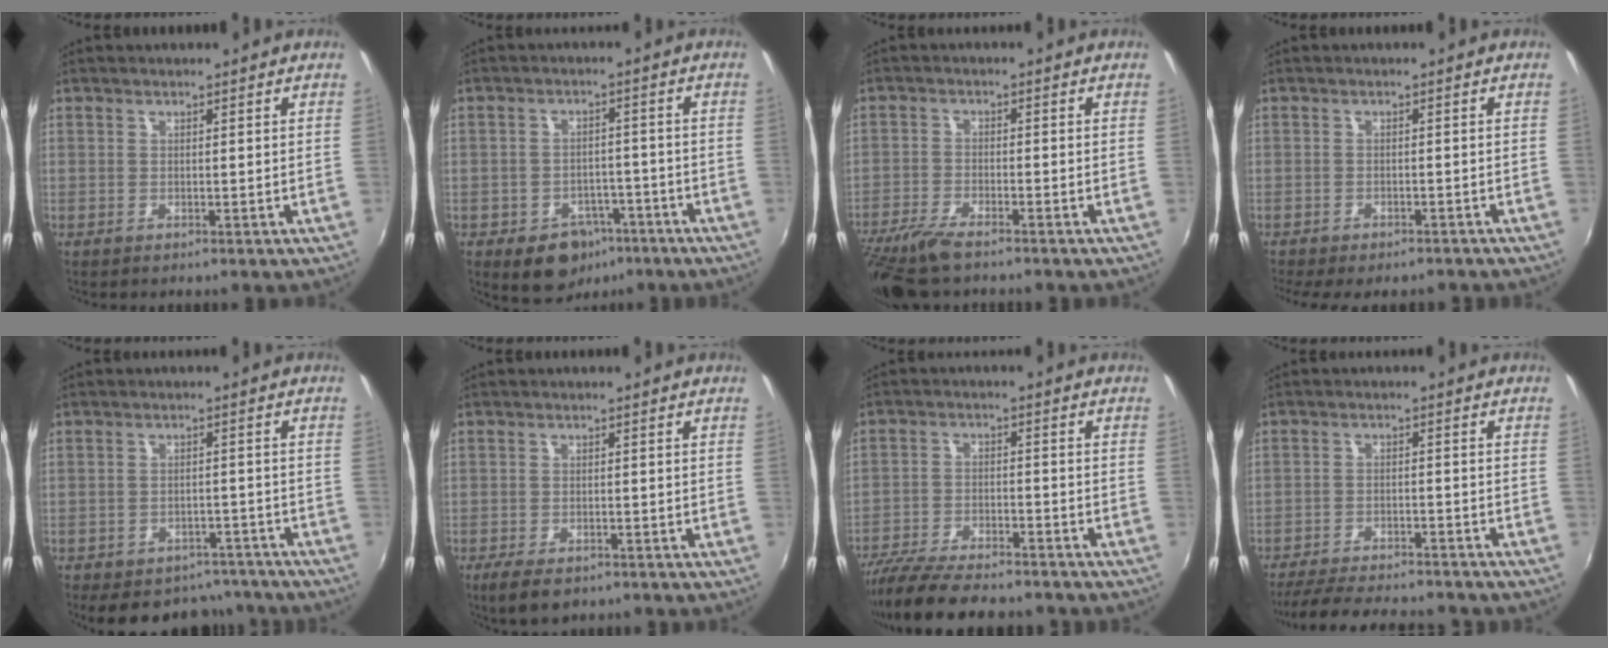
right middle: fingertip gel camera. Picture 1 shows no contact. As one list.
[{"total": 8.5, "force": [-5.1, 6.0, 3.3], "torque": [-0.062, 0.018, -0.053]}, {"total": 10.0, "force": [-8.0, 2.3, 5.6], "torque": [-0.136, -0.033, -0.151]}, {"total": 7.9, "force": [-6.6, 2.3, 3.7], "torque": [-0.085, -0.029, -0.098]}, {"total": 12.8, "force": [-10.4, 6.3, 3.9], "torque": [-0.085, 0.013, -0.123]}, {"total": 5.6, "force": [-3.9, 2.3, 3.2], "torque": [-0.082, -0.021, -0.067]}, {"total": 16.1, "force": [-13.7, 3.9, 7.6], "torque": [-0.160, -0.035, -0.225]}, {"total": 16.2, "force": [-14.1, 3.3, 7.2], "torque": [-0.143, -0.026, -0.205]}]